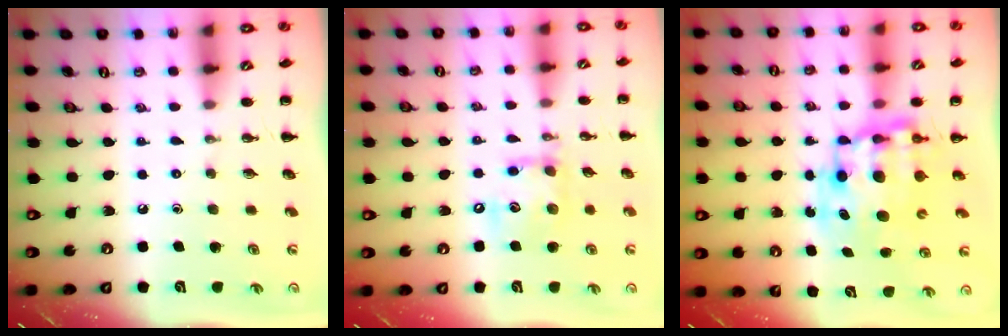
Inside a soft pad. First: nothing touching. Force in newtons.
{"total": 12.5, "press": 12.3, "slide": 2.2}
{"total": 11.3, "press": 10.9, "slide": 2.8}